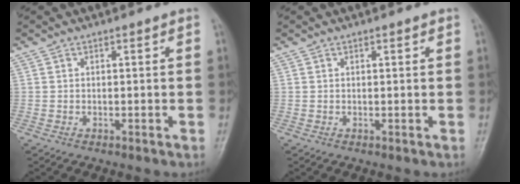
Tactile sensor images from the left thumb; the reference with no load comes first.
{"total": 0.7, "force": [0.3, 0.2, 0.6], "torque": [-0.009, 0.000, 0.003]}